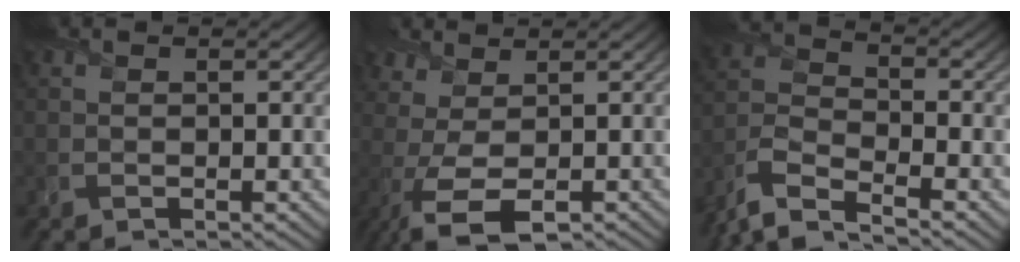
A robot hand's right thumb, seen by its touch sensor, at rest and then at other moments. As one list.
[{"total": 5.1, "force": [-1.2, 2.3, 4.4], "torque": [-0.098, 0.005, -0.026]}, {"total": 9.3, "force": [-7.7, 2.4, 4.5], "torque": [-0.101, -0.010, -0.162]}]